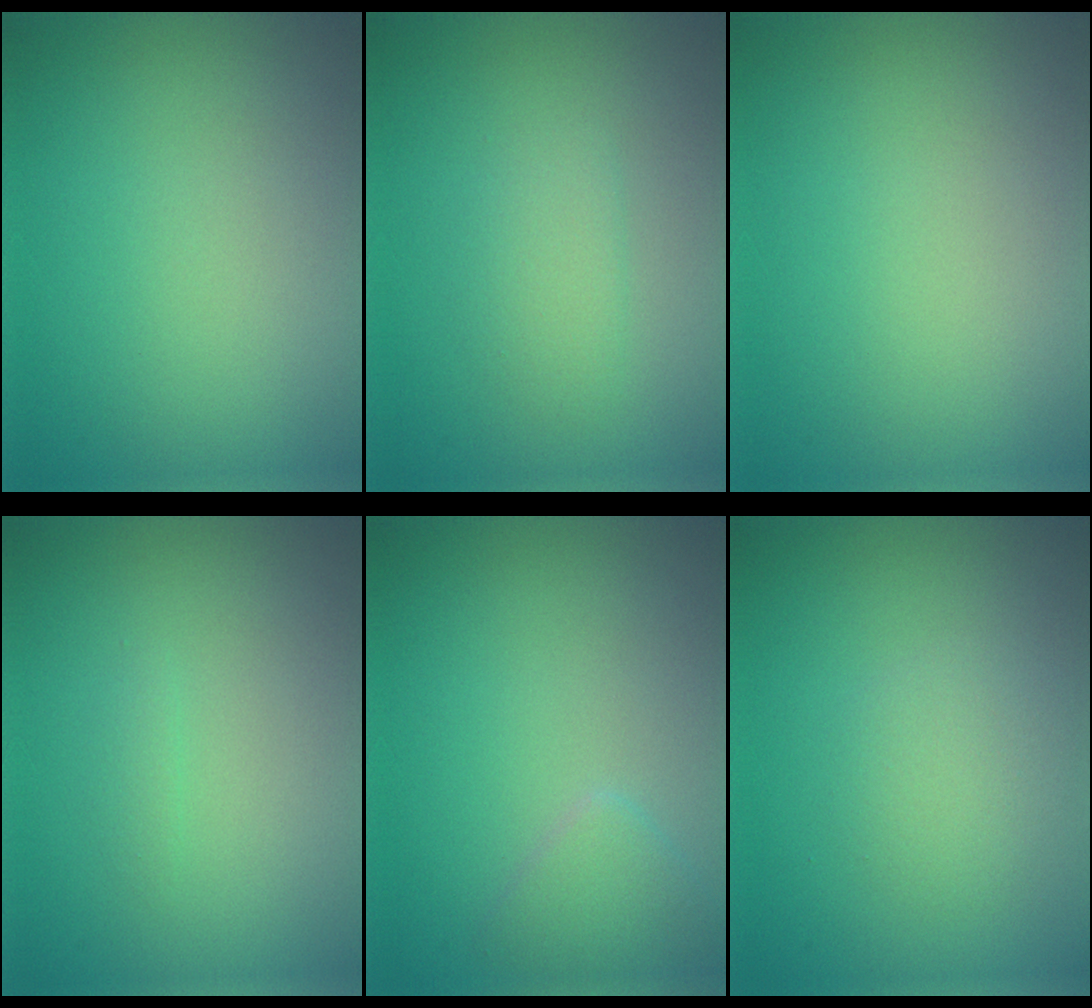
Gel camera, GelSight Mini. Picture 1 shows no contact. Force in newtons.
{"total": 1.7, "press": 1.7, "slide": 0.1}
{"total": 0.0}
{"total": 0.6, "press": 0.6, "slide": 0.0}
{"total": 1.6, "press": 1.6, "slide": 0.1}
{"total": 2.0, "press": 2.0, "slide": 0.2}